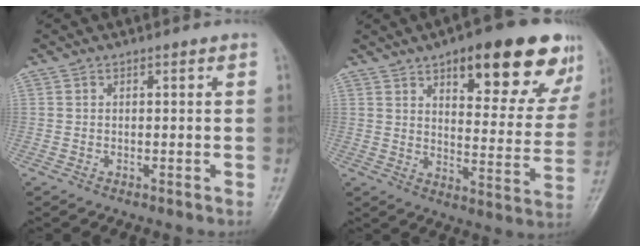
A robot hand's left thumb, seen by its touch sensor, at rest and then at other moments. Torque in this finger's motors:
{"motor_torque": [0.68, 0.65, 1.59, -1.17, 0.15]}